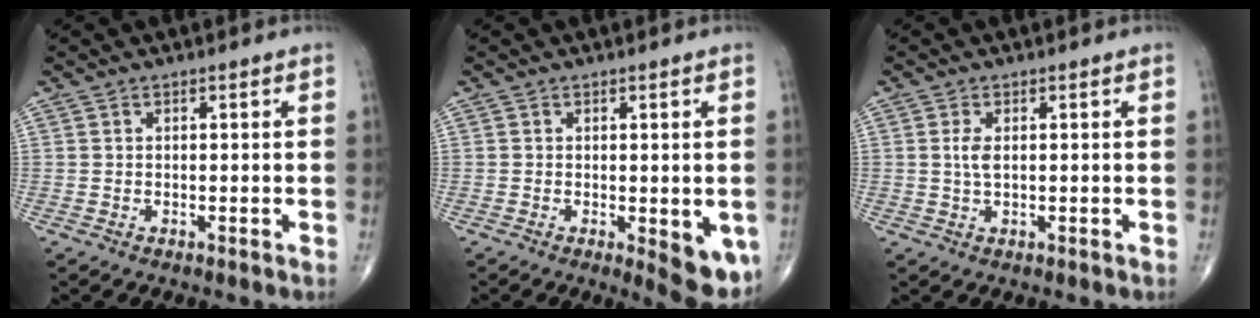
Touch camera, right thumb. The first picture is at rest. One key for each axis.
{"total": 7.4, "fx": -2.0, "fy": 2.9, "fz": 6.6, "tx": -0.065, "ty": -0.014, "tz": -0.022}
{"total": 2.3, "fx": 0.4, "fy": 1.1, "fz": 2.0, "tx": -0.044, "ty": 0.001, "tz": 0.009}